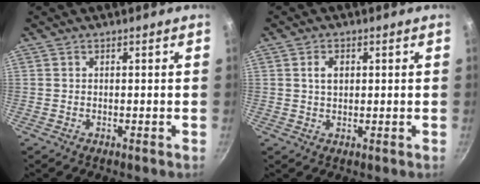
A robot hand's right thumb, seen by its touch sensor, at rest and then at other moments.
{"total": 3.0, "force": [0.7, 2.0, 2.1], "torque": [-0.027, 0.000, 0.012]}